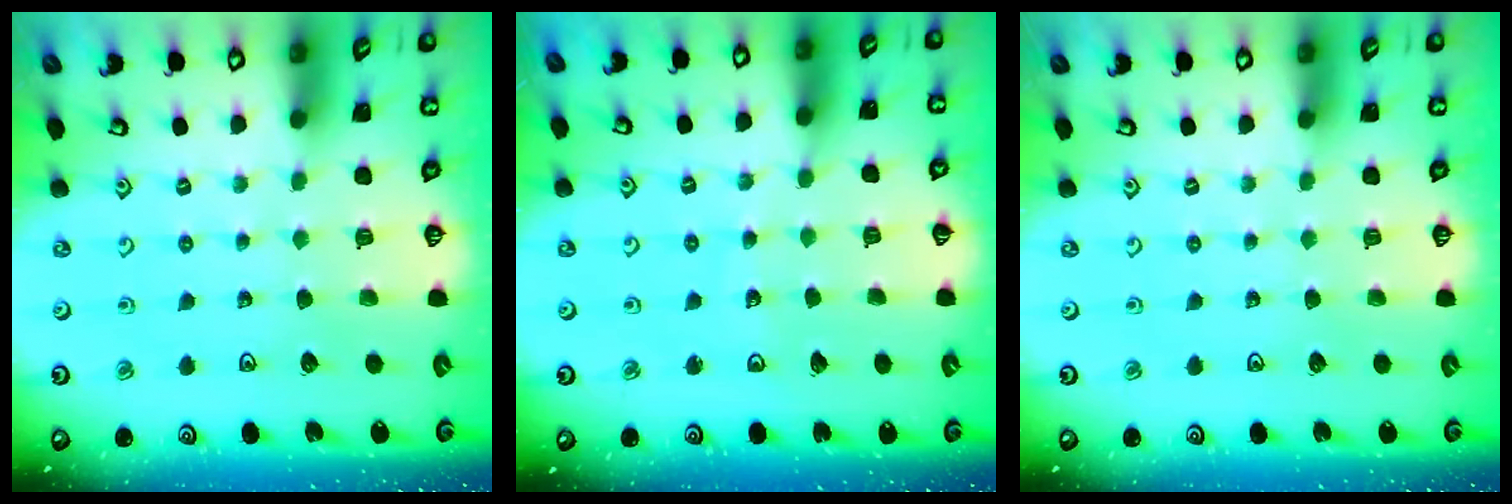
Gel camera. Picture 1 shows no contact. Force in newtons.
{"total": 3.4, "press": 3.4, "slide": 0.2}
{"total": 0.0}